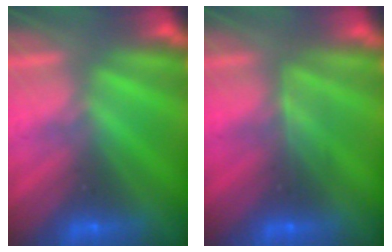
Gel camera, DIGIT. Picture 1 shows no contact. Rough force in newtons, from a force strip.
{"total": 2.4}